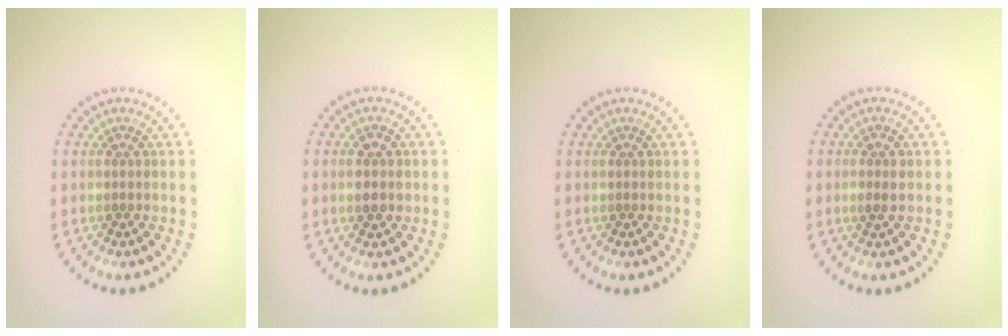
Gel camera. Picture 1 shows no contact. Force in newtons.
{"total": 1.9, "press": 1.9, "slide": 0.0}
{"total": 0.0}
{"total": 1.4, "press": 1.4, "slide": 0.4}